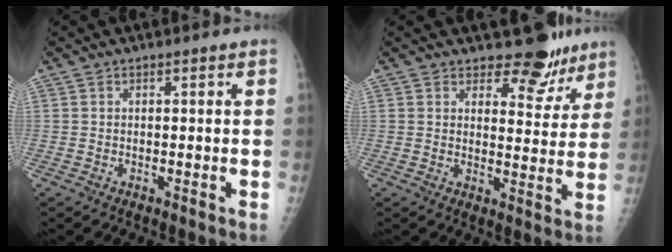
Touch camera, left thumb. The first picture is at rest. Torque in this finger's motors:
{"motor_torque": [0.49, 0.57, -0.47, -0.16, 0.01]}